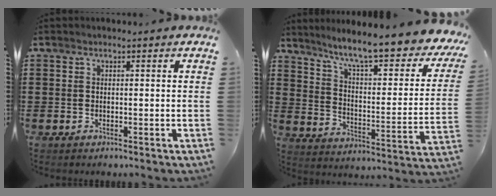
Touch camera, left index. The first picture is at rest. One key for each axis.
{"total": 9.0, "fx": 7.4, "fy": 0.0, "fz": 5.1, "tx": -0.118, "ty": -0.058, "tz": 0.117}